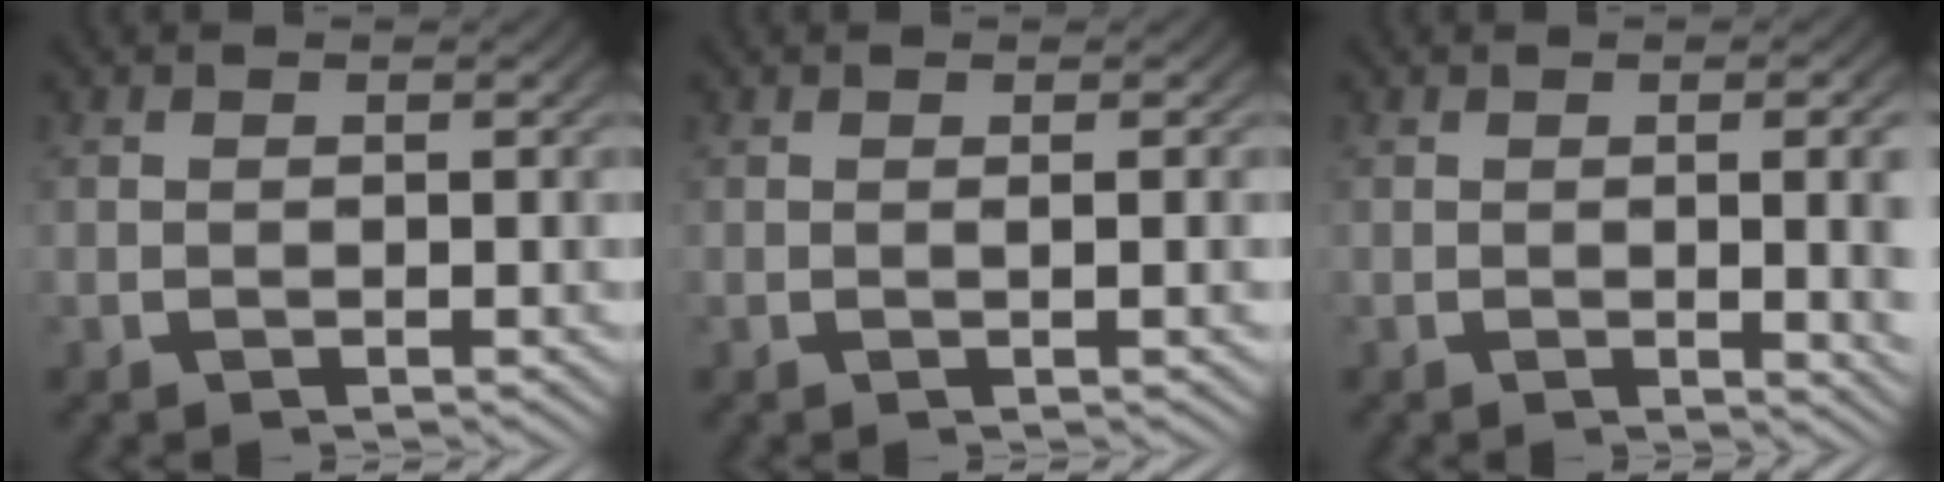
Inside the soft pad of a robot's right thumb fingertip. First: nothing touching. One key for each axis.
{"total": 0.7, "fx": 0.3, "fy": -0.2, "fz": 0.6, "tx": -0.014, "ty": 0.002, "tz": 0.004}
{"total": 3.7, "fx": 0.2, "fy": 0.7, "fz": 3.6, "tx": -0.040, "ty": 0.001, "tz": 0.002}